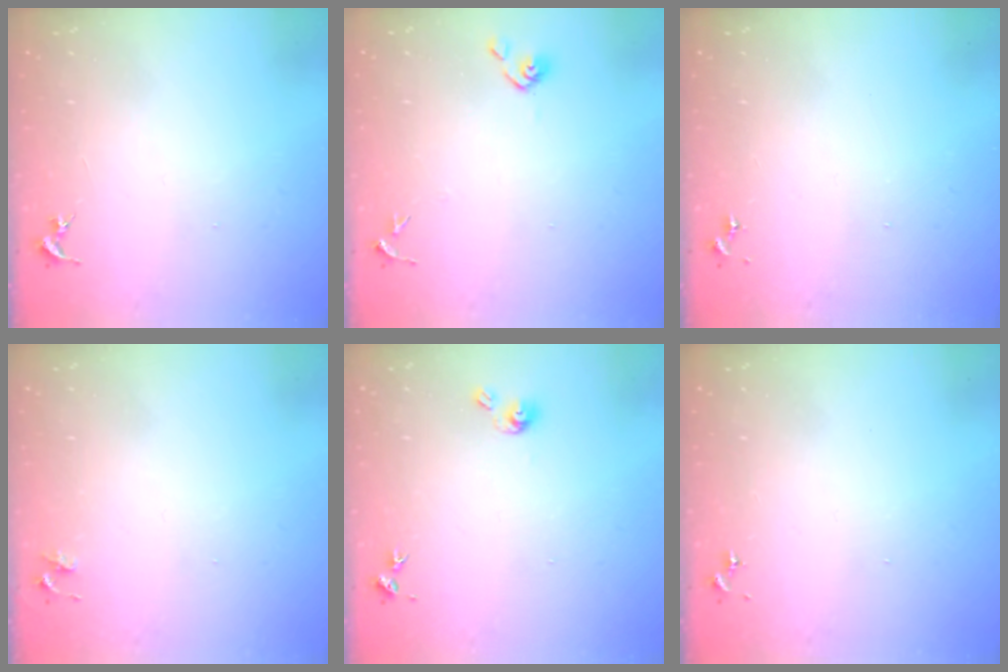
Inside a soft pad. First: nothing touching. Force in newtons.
{"total": 5.9, "press": 5.9, "slide": 0.5}
{"total": 0.0}
{"total": 3.2, "press": 3.2, "slide": 0.4}
{"total": 5.6, "press": 5.6, "slide": 0.5}
{"total": 0.0}